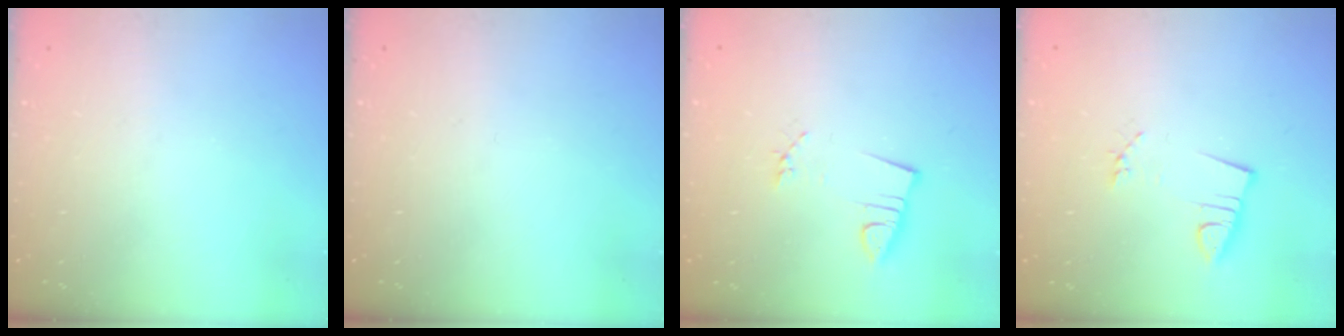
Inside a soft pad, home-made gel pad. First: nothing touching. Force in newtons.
{"total": 0.0}
{"total": 3.0, "press": 1.6, "slide": 2.5}
{"total": 3.0, "press": 1.6, "slide": 2.5}